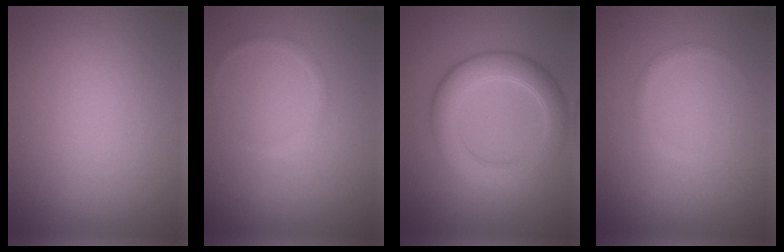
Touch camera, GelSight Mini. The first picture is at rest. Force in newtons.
{"total": 0.8, "press": 0.8, "slide": 0.0}
{"total": 5.0, "press": 5.0, "slide": 0.1}
{"total": 0.7, "press": 0.7, "slide": 0.1}